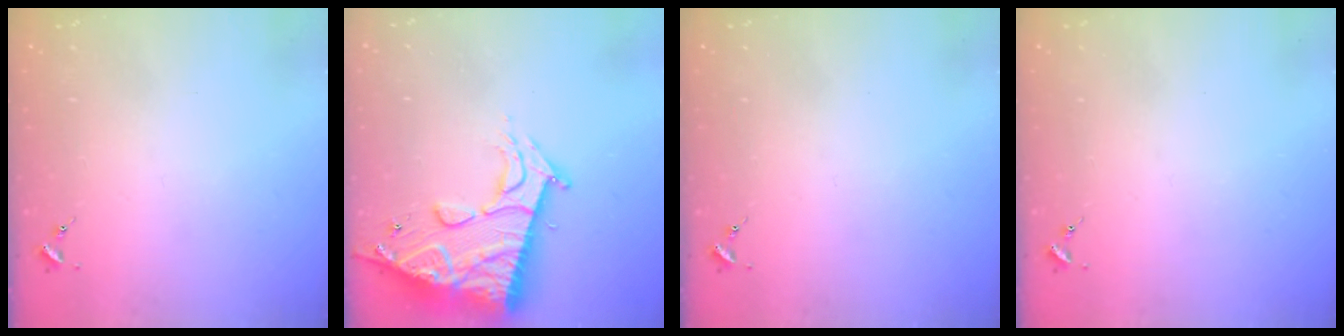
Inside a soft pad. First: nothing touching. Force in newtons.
{"total": 18.9, "press": 18.8, "slide": 1.8}
{"total": 0.0}
{"total": 0.0}